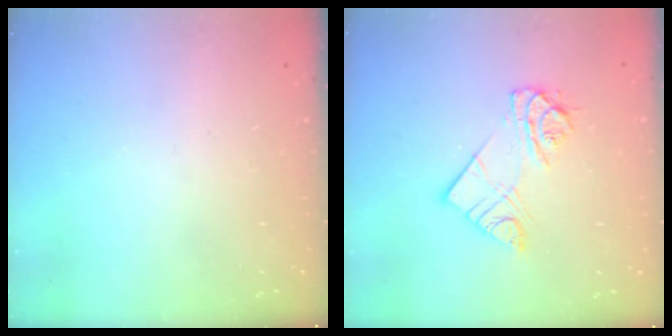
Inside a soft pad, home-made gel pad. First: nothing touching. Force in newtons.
{"total": 9.8, "press": 9.8, "slide": 0.7}